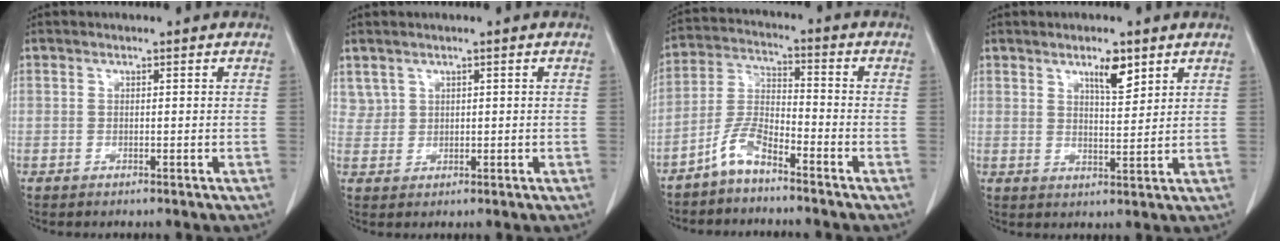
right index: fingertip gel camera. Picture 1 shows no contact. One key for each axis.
{"total": 2.1, "fx": 1.3, "fy": 1.6, "fz": -0.1, "tx": 0.014, "ty": 0.007, "tz": 0.022}
{"total": 6.1, "fx": -4.7, "fy": 1.5, "fz": 3.6, "tx": -0.089, "ty": -0.002, "tz": -0.100}
{"total": 4.6, "fx": 3.0, "fy": 1.2, "fz": 3.4, "tx": -0.059, "ty": -0.002, "tz": 0.050}